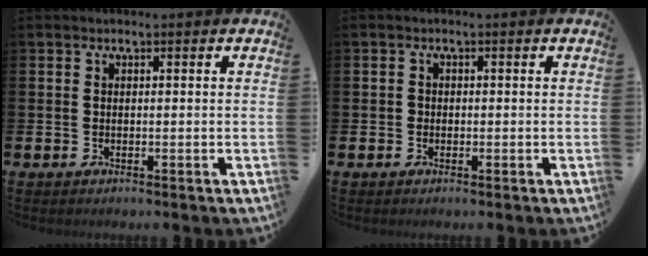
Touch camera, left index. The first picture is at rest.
{"total": 0.8, "force": [-0.3, 0.8, 0.1], "torque": [0.001, 0.003, -0.009]}